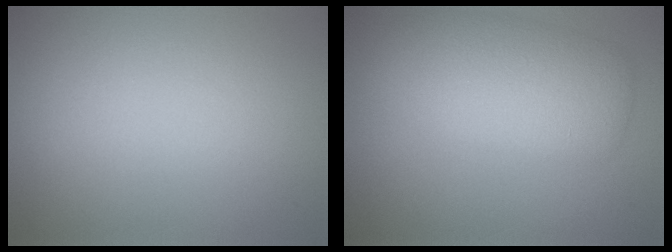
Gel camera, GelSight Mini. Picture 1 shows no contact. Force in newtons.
{"total": 5.7, "press": 5.7, "slide": 0.2}